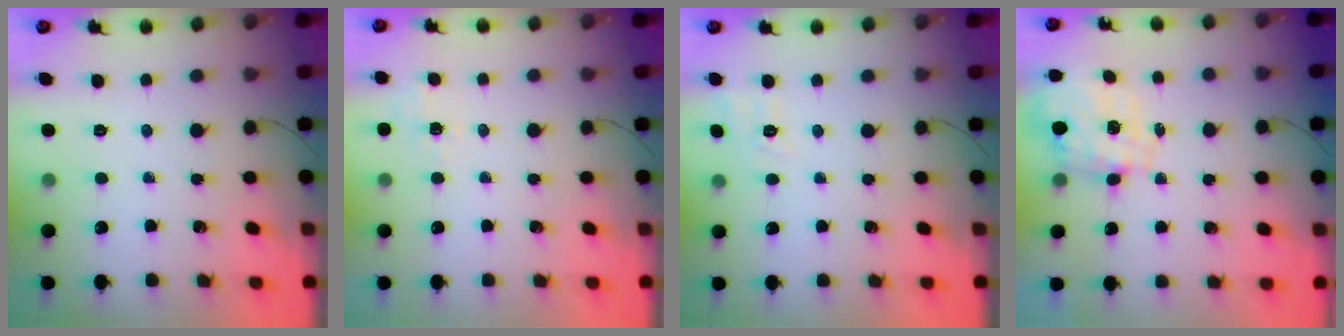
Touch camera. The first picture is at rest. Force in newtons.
{"total": 1.9, "press": 0.8, "slide": 1.7}
{"total": 7.4, "press": 7.1, "slide": 2.0}
{"total": 1.0, "press": 0.9, "slide": 0.5}